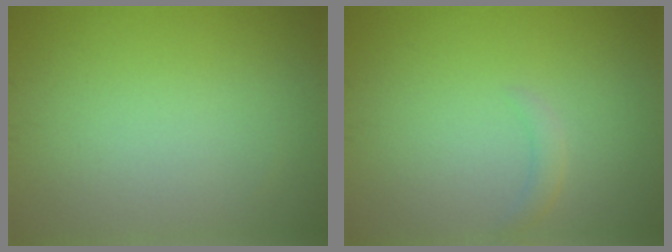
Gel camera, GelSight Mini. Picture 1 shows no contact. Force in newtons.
{"total": 1.1, "press": 1.1, "slide": 0.2}